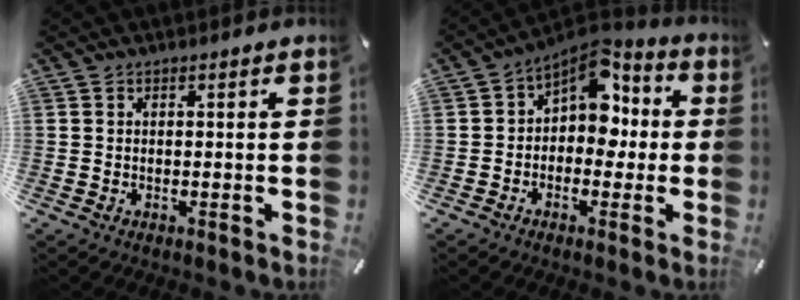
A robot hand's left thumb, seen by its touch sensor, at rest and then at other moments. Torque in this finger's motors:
{"motor_torque": [0.01, 0.90, 0.77, 0.51, 0.08]}